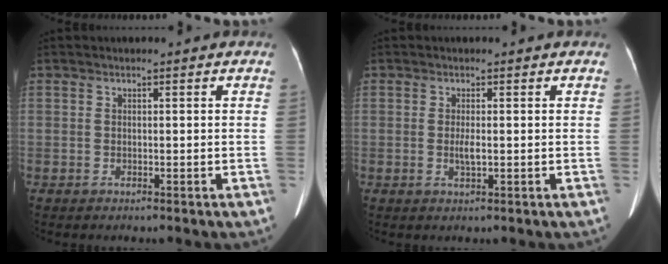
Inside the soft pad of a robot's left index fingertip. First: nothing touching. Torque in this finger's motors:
{"motor_torque": [0.38, 0.09, 0.16, 0.05]}